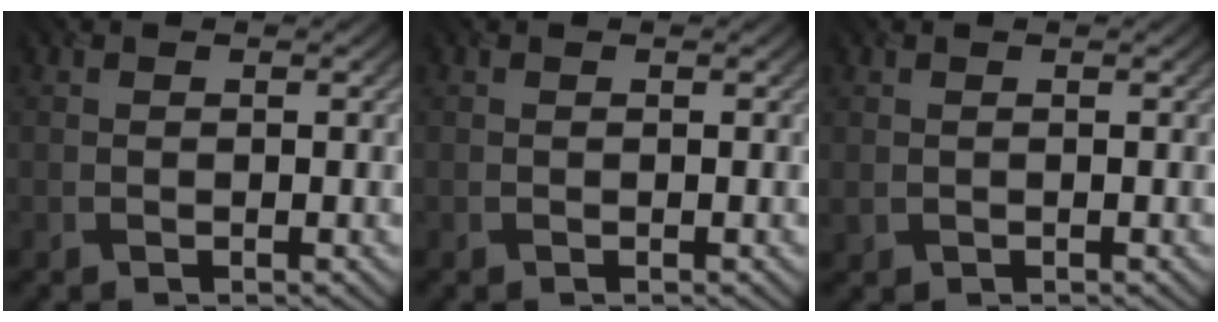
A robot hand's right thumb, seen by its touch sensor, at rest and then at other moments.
{"total": 0.0}
{"total": 0.6, "force": [0.2, 0.5, 0.3], "torque": [-0.009, -0.002, 0.009]}